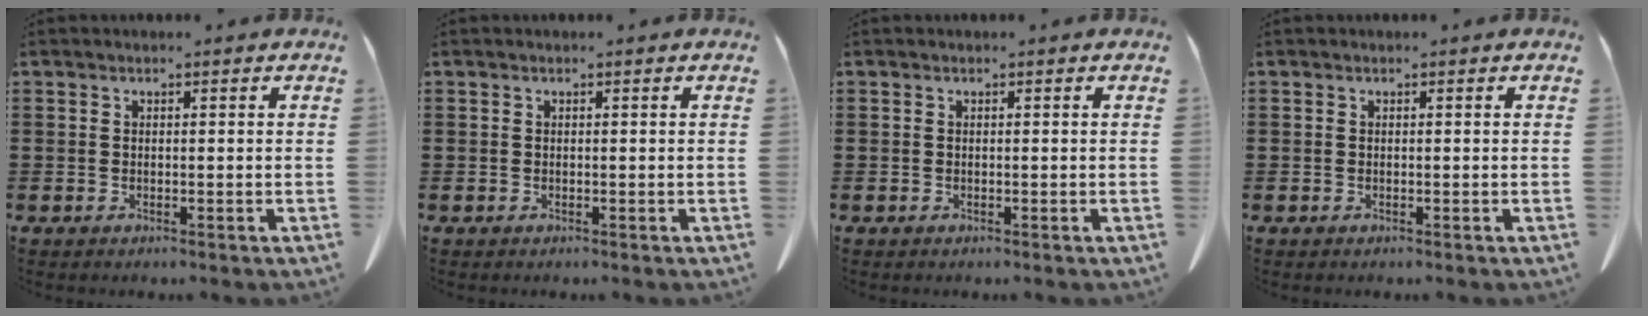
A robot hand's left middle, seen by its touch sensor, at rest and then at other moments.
{"total": 0.0}
{"total": 0.0}
{"total": 0.0}